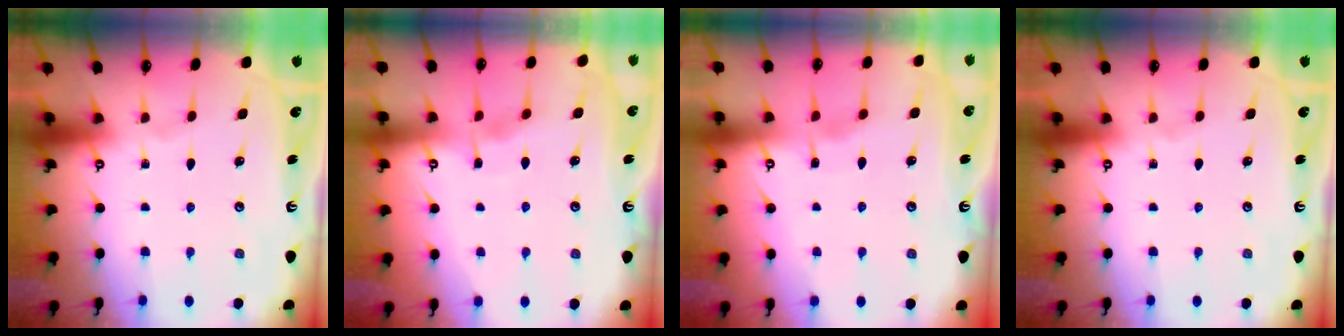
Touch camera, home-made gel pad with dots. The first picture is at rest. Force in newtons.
{"total": 2.7, "press": 2.7, "slide": 0.3}
{"total": 2.8, "press": 2.8, "slide": 0.4}
{"total": 0.0}